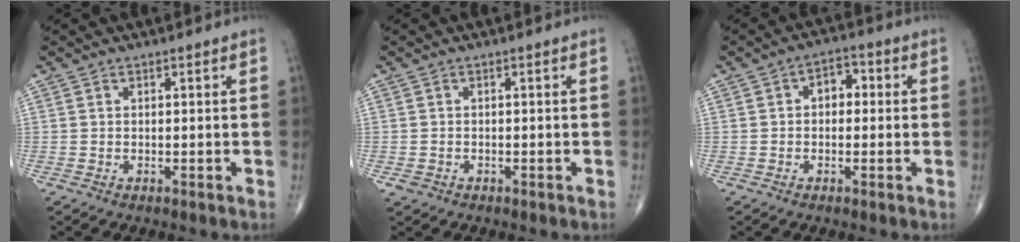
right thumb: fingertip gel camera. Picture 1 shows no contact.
{"total": 1.2, "force": [-0.6, 1.0, 0.2], "torque": [-0.003, 0.007, -0.007]}
{"total": 4.7, "force": [0.4, 3.1, 3.4], "torque": [-0.031, 0.018, -0.003]}